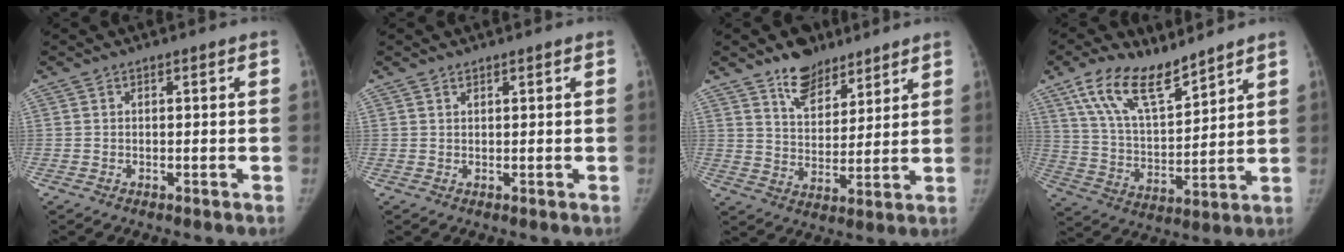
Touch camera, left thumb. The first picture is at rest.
{"total": 0.8, "force": [0.7, 0.3, 0.2], "torque": [-0.004, -0.006, 0.013]}
{"total": 10.5, "force": [7.7, 5.6, 4.5], "torque": [-0.043, -0.051, 0.134]}
{"total": 14.6, "force": [10.4, 5.4, 8.7], "torque": [-0.138, -0.053, 0.205]}